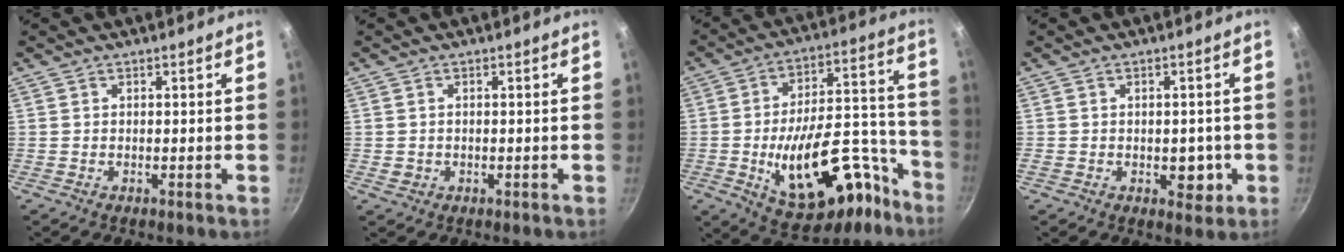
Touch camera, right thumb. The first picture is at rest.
{"total": 1.4, "force": [-0.2, 1.2, 0.6], "torque": [-0.010, 0.002, -0.001]}
{"total": 26.5, "force": [-11.4, 13.5, 19.8], "torque": [-0.240, 0.082, -0.153]}
{"total": 5.0, "force": [-1.2, 3.4, 3.5], "torque": [-0.014, 0.005, -0.012]}